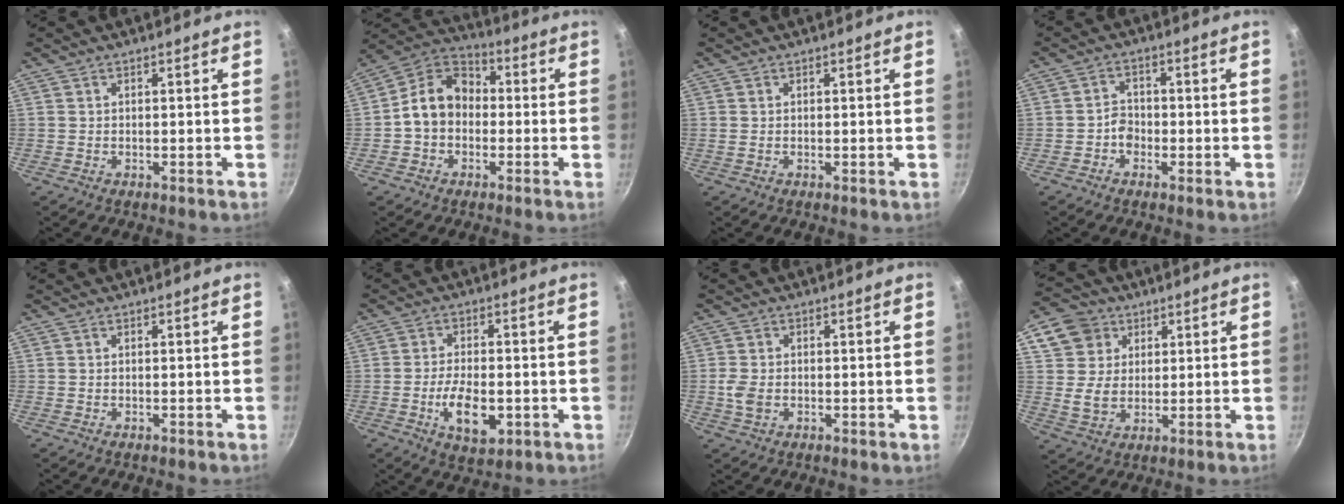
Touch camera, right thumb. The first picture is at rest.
{"total": 10.9, "force": [-0.9, 8.6, 6.6], "torque": [-0.078, 0.037, -0.039]}
{"total": 0.0}
{"total": 3.0, "force": [-1.2, 2.3, 1.4], "torque": [-0.005, 0.015, -0.026]}
{"total": 0.0}
{"total": 9.1, "force": [-2.4, 4.6, 7.5], "torque": [-0.123, 0.006, -0.036]}
{"total": 3.8, "force": [-0.5, 2.7, 2.6], "torque": [-0.054, 0.003, -0.010]}
{"total": 10.1, "force": [4.5, 8.3, 3.5], "torque": [-0.032, -0.008, 0.076]}